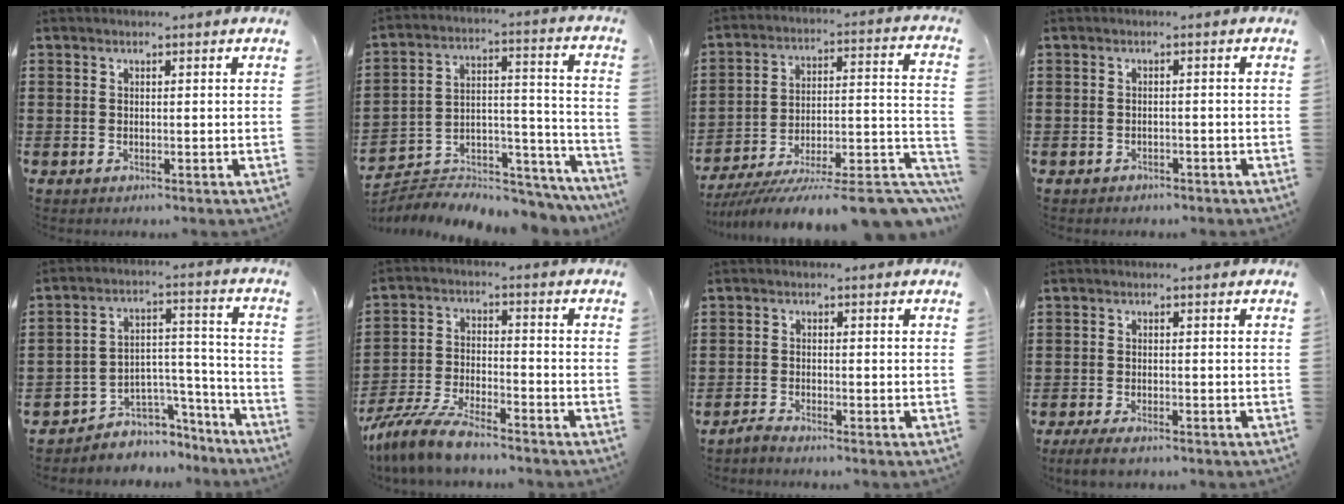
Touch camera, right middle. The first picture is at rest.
{"total": 5.3, "force": [-5.2, 1.2, 0.1], "torque": [0.002, 0.005, -0.106]}
{"total": 11.2, "force": [-9.6, 0.6, 5.8], "torque": [-0.064, 0.018, -0.176]}
{"total": 1.0, "force": [-0.9, 0.4, -0.1], "torque": [-0.002, 0.002, -0.021]}
{"total": 4.7, "force": [-3.9, 2.7, 0.2], "torque": [-0.014, 0.006, -0.079]}
{"total": 7.4, "force": [-6.8, 0.7, 2.8], "torque": [-0.073, -0.003, -0.135]}
{"total": 1.4, "force": [-1.3, 0.0, 0.5], "torque": [-0.018, -0.004, -0.028]}
{"total": 2.2, "force": [-1.6, 0.5, 1.3], "torque": [-0.030, 0.000, -0.034]}